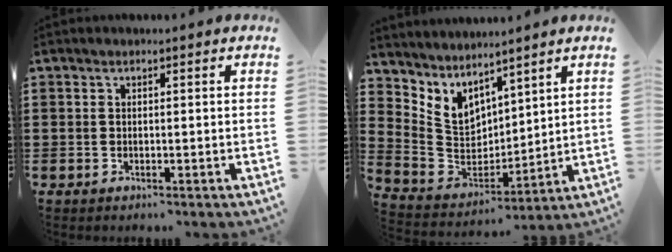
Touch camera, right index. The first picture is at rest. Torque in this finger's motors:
{"motor_torque": [0.60, 0.54, 0.23, 0.09]}